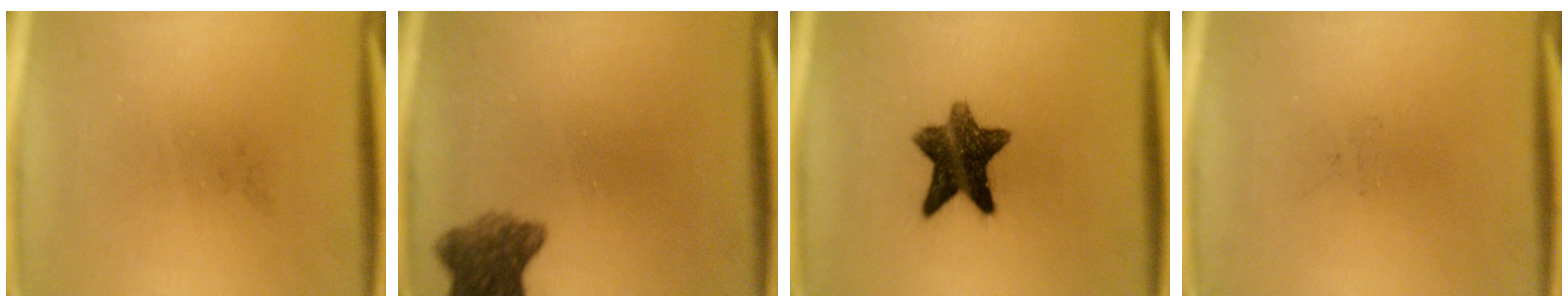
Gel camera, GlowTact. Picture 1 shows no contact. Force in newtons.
{"total": 6.8}
{"total": 10.7}
{"total": 0.0}